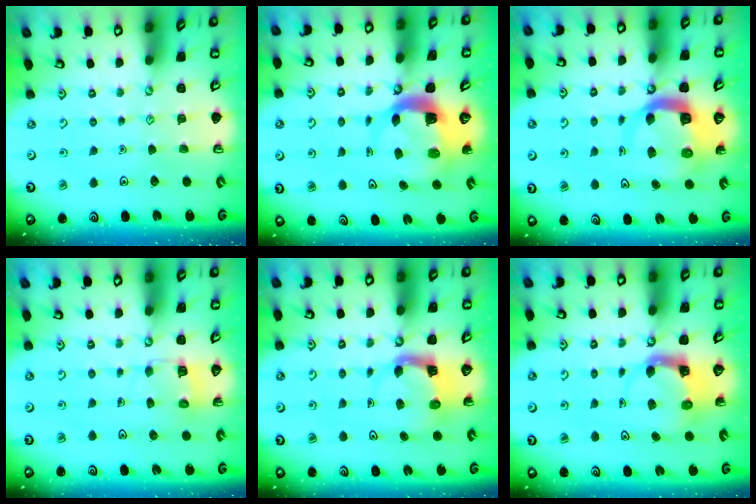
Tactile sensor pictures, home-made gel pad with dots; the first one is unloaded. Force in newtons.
{"total": 5.6, "press": 5.6, "slide": 0.8}
{"total": 9.0, "press": 8.9, "slide": 1.1}
{"total": 5.6, "press": 5.6, "slide": 0.4}
{"total": 3.9, "press": 3.9, "slide": 0.3}
{"total": 3.9, "press": 3.8, "slide": 0.5}